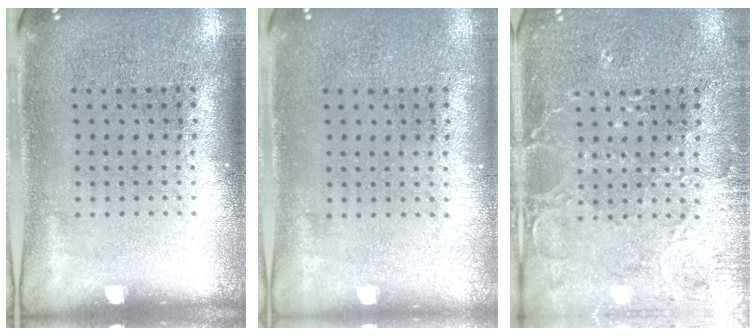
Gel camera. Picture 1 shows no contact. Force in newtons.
{"total": 0.0}
{"total": 4.2, "press": 4.1, "slide": 0.5}